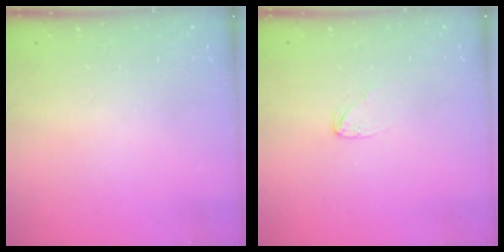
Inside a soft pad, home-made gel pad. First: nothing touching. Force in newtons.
{"total": 2.9, "press": 2.9, "slide": 0.2}